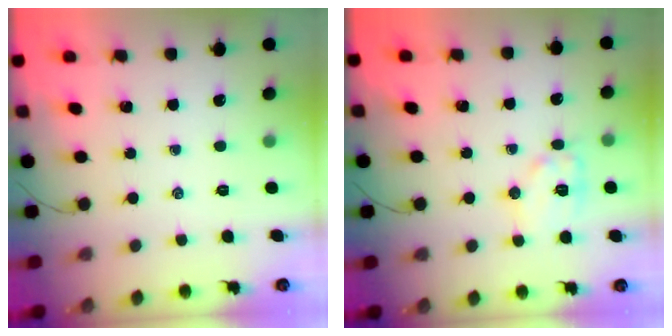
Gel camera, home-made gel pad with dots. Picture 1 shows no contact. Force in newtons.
{"total": 9.4, "press": 9.4, "slide": 0.4}